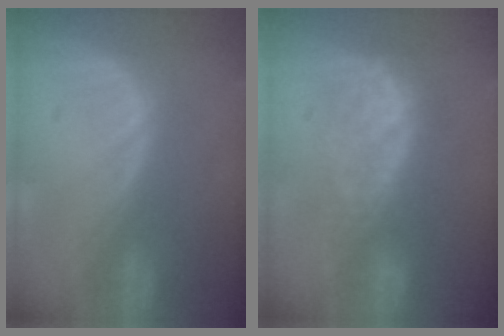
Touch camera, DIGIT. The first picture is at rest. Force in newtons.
{"total": 8.8, "press": 7.4, "slide": 4.7}